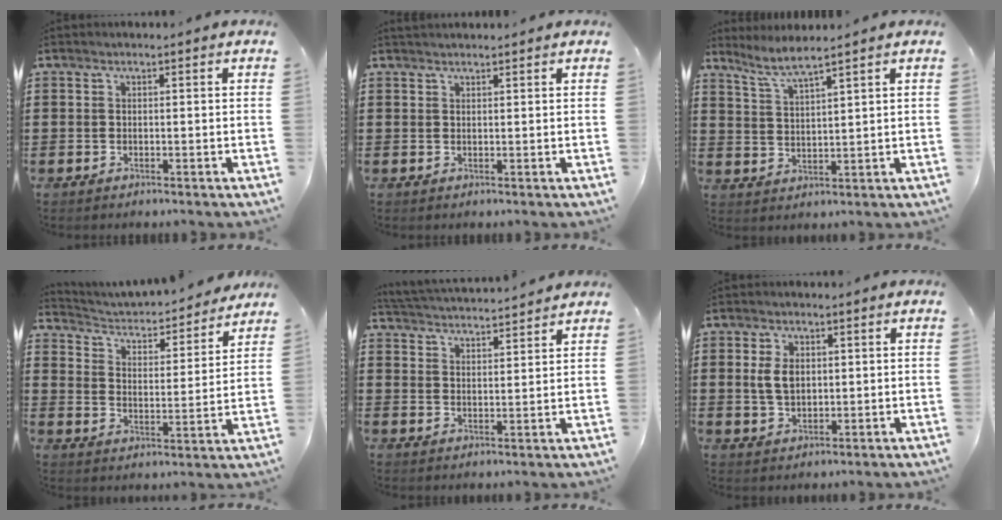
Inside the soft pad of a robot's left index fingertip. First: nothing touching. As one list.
[{"total": 0.9, "force": [0.9, 0.1, 0.1], "torque": [-0.003, 0.000, 0.018]}, {"total": 3.9, "force": [3.5, -0.4, 1.8], "torque": [-0.047, -0.014, 0.061]}, {"total": 3.0, "force": [2.8, 0.6, 0.8], "torque": [-0.034, -0.028, 0.039]}, {"total": 3.2, "force": [3.2, -0.4, -0.1], "torque": [-0.014, -0.025, 0.053]}, {"total": 4.1, "force": [0.9, 2.6, 3.1], "torque": [-0.081, 0.004, 0.010]}]